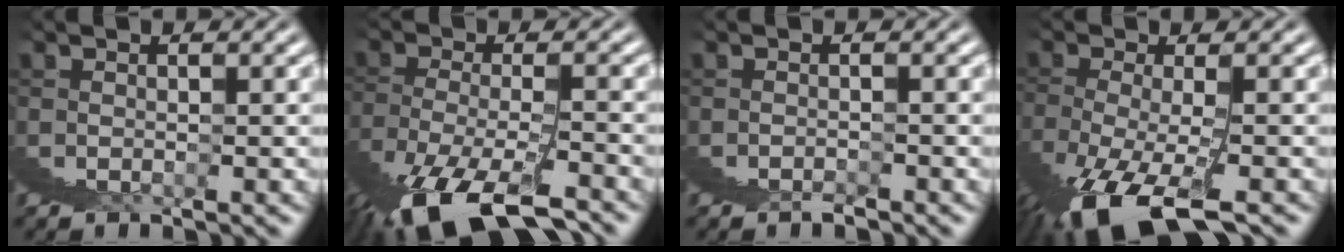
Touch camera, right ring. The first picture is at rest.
{"total": 5.6, "force": [-3.8, 1.6, 3.8], "torque": [-0.084, -0.021, -0.048]}
{"total": 1.4, "force": [-0.8, -0.6, -1.0], "torque": [0.022, 0.006, -0.018]}
{"total": 5.1, "force": [-3.5, 1.1, 3.6], "torque": [-0.084, -0.025, -0.041]}